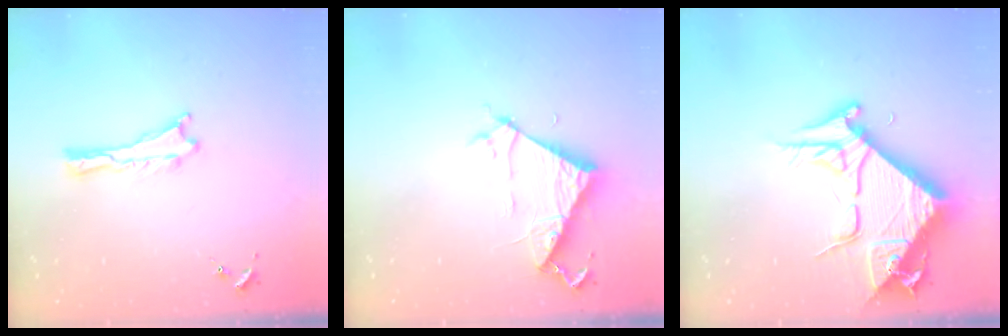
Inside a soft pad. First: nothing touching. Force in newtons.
{"total": 6.4, "press": 6.4, "slide": 0.6}
{"total": 10.5, "press": 10.5, "slide": 1.0}